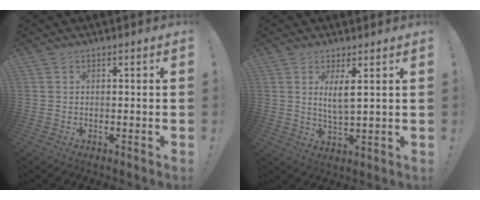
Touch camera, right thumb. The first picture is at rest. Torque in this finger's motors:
{"motor_torque": [-0.49, 0.24, 0.22, 0.52, 0.08]}